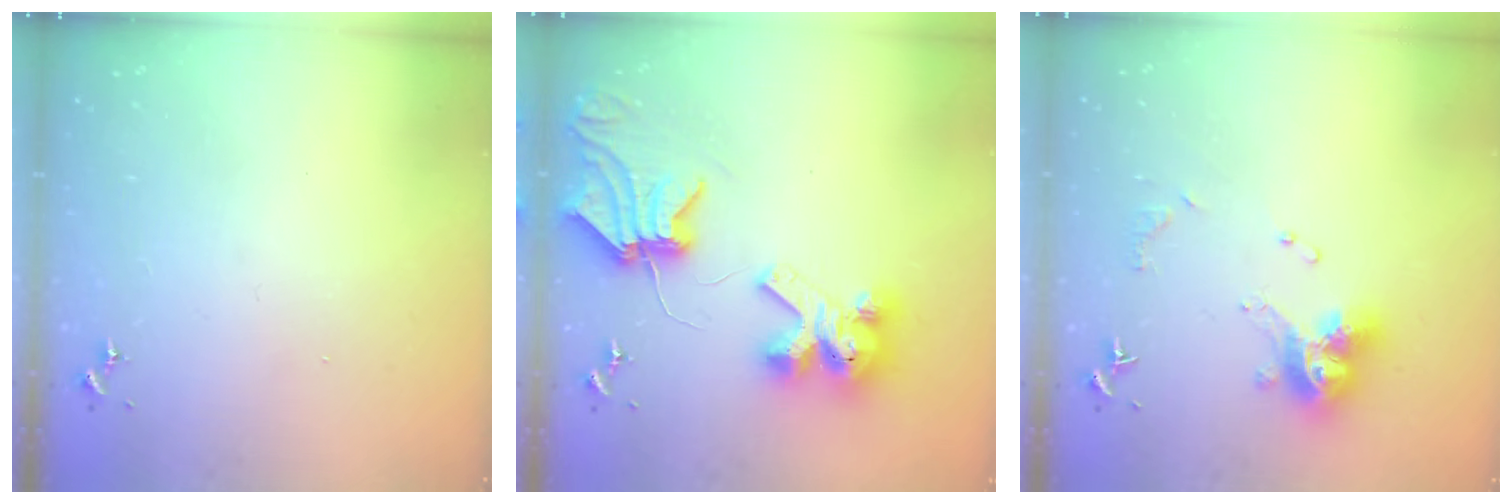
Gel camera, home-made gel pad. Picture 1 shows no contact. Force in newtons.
{"total": 12.1, "press": 12.0, "slide": 1.5}
{"total": 12.9, "press": 12.8, "slide": 1.4}